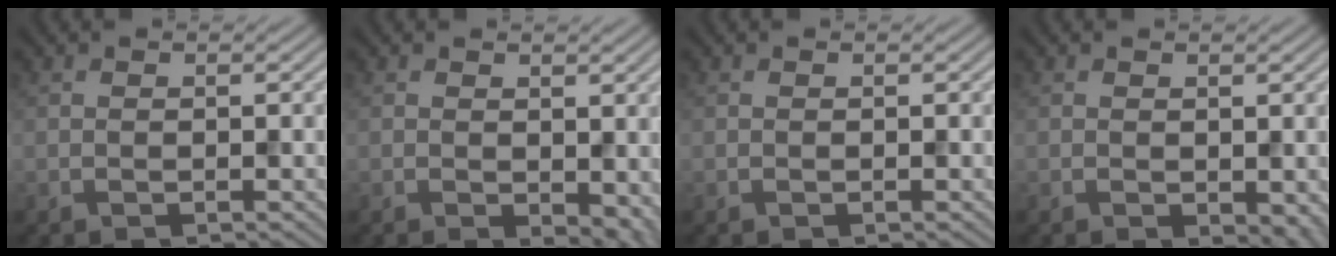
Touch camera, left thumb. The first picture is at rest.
{"total": 4.1, "force": [-0.6, 2.4, 3.2], "torque": [-0.043, -0.017, 0.000]}
{"total": 0.0}
{"total": 2.4, "force": [-0.6, 1.4, 1.9], "torque": [-0.025, -0.012, -0.004]}